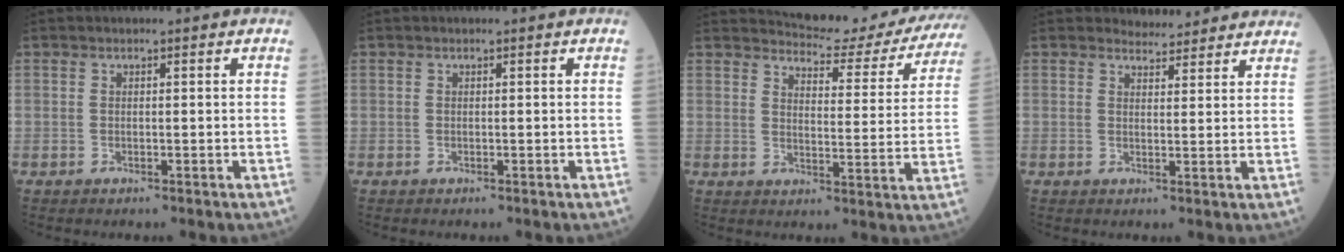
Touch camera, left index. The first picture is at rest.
{"total": 0.0}
{"total": 16.4, "force": [15.8, 2.9, 3.2], "torque": [-0.026, -0.049, 0.173]}
{"total": 5.0, "force": [4.8, 1.2, 0.2], "torque": [-0.001, 0.009, 0.052]}